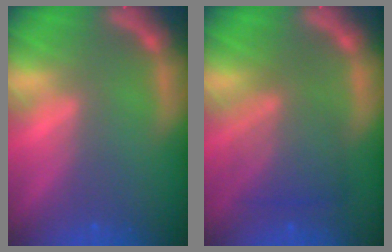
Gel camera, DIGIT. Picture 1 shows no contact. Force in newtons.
{"total": 6.0}